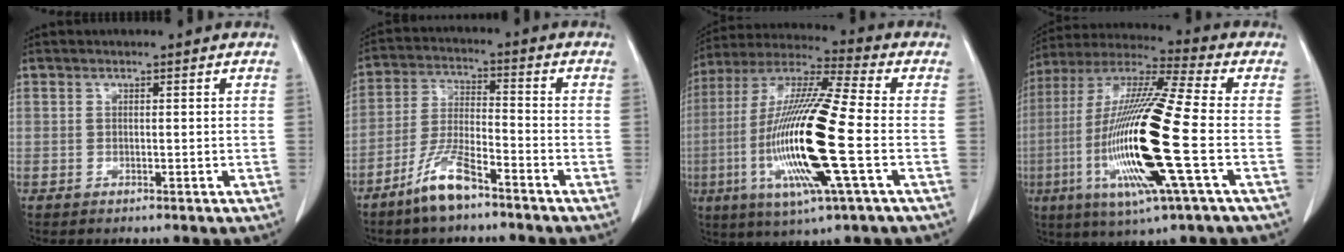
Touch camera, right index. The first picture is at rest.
{"total": 8.5, "force": [-6.0, 1.6, 5.8], "torque": [-0.125, -0.012, -0.118]}
{"total": 19.9, "force": [-4.3, 1.1, 19.4], "torque": [-0.408, -0.018, -0.086]}
{"total": 21.1, "force": [-4.8, 0.8, 20.5], "torque": [-0.442, -0.023, -0.097]}